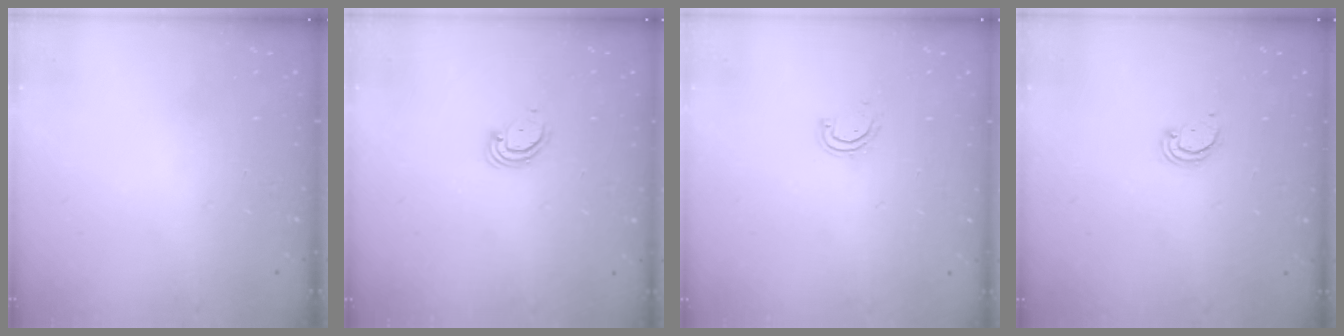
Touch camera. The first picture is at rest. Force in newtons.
{"total": 3.5, "press": 3.5, "slide": 0.2}
{"total": 3.3, "press": 3.3, "slide": 0.2}
{"total": 2.2, "press": 2.2, "slide": 0.2}